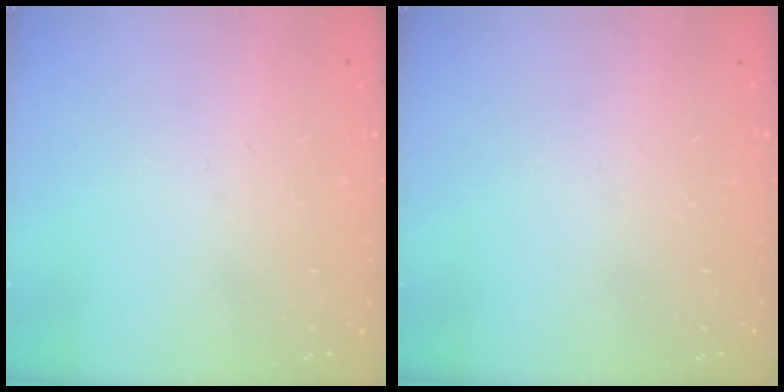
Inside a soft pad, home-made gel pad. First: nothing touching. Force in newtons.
{"total": 0.0}